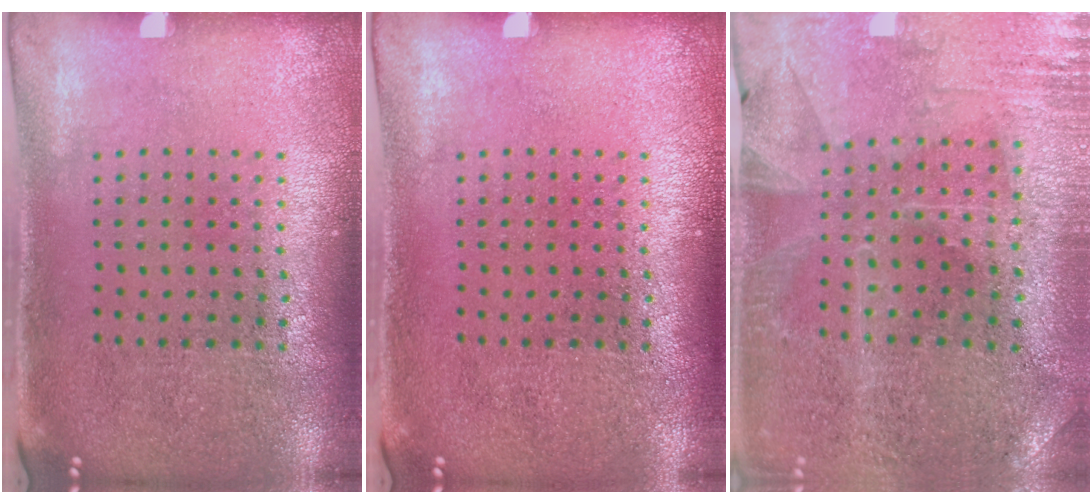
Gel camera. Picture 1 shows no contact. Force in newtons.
{"total": 0.0}
{"total": 0.9, "press": 0.8, "slide": 0.3}